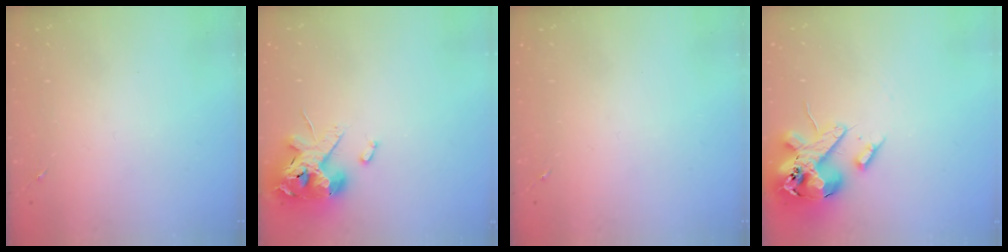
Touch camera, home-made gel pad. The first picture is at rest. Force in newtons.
{"total": 14.4, "press": 14.3, "slide": 2.2}
{"total": 0.0}
{"total": 17.7, "press": 17.4, "slide": 2.9}